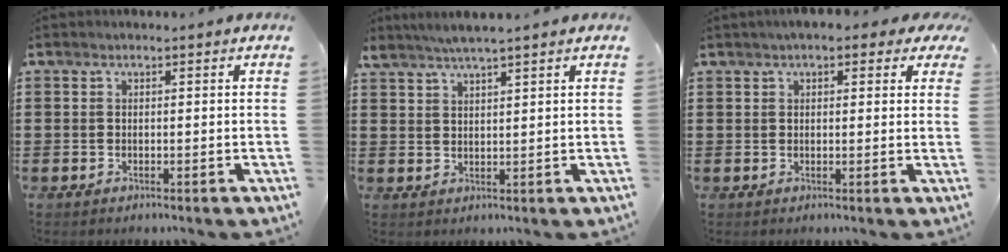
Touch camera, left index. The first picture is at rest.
{"total": 3.1, "force": [2.8, -0.3, 1.4], "torque": [-0.033, -0.003, 0.050]}
{"total": 2.4, "force": [1.8, 0.9, 1.5], "torque": [-0.027, 0.004, 0.029]}